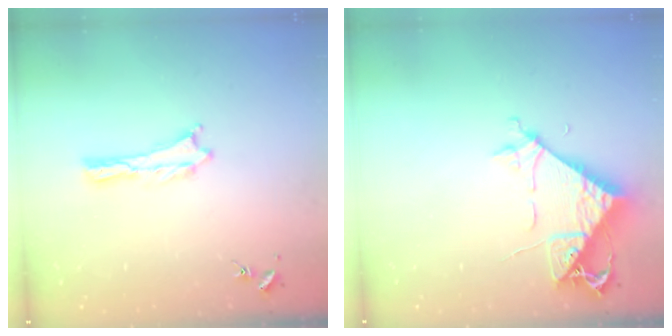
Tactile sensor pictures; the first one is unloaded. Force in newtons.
{"total": 7.6, "press": 7.6, "slide": 0.6}